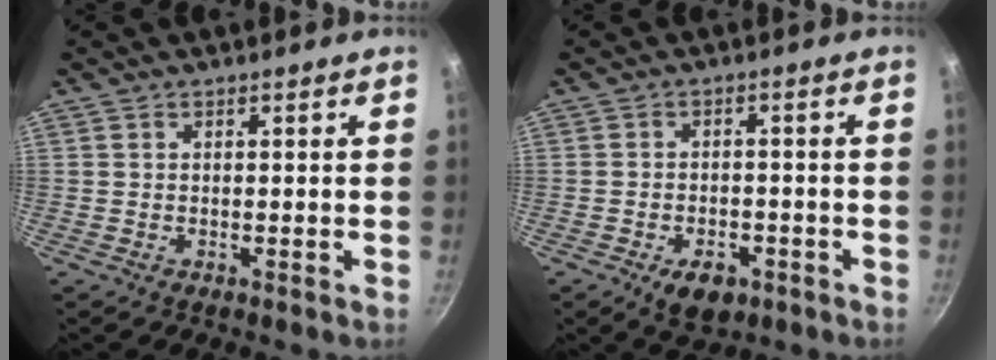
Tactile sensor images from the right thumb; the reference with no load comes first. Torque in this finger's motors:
{"motor_torque": [0.97, 0.84, -0.21, -0.03, 0.00]}